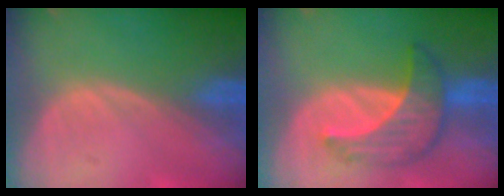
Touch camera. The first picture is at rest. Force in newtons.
{"total": 7.0, "press": 6.9, "slide": 0.5}